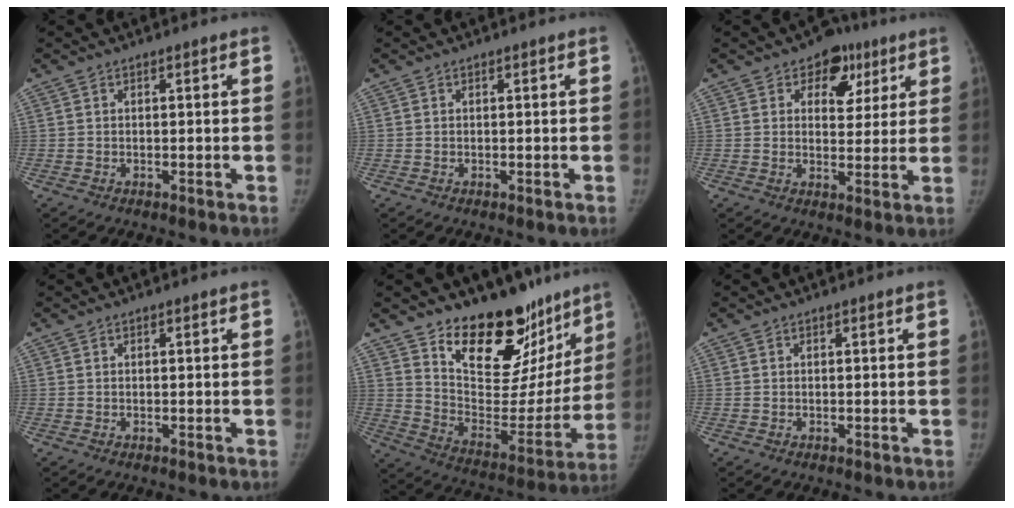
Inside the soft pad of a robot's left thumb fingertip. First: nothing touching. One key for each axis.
{"total": 0.0}
{"total": 8.6, "fx": 4.4, "fy": 6.1, "fz": 4.2, "tx": -0.010, "ty": -0.013, "tz": 0.058}
{"total": 0.0}
{"total": 24.9, "fx": 17.8, "fy": 12.9, "fz": 11.6, "tx": -0.117, "ty": -0.111, "tz": 0.275}
{"total": 0.0}